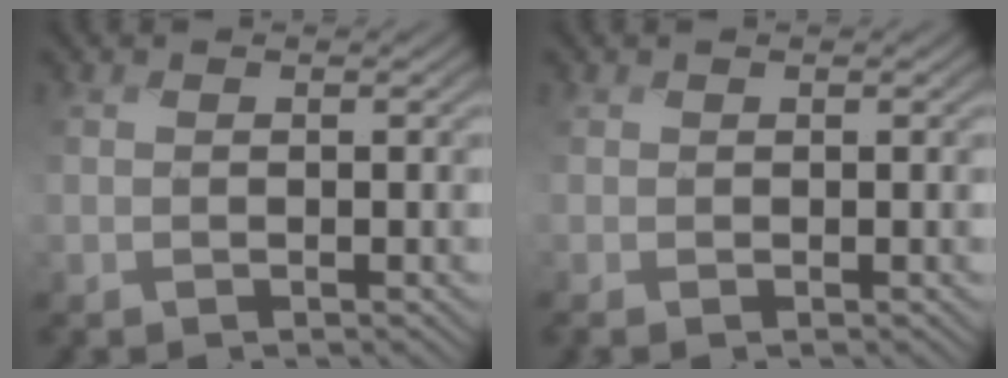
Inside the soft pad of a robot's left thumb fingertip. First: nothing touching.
{"total": 0.5, "force": [-0.1, 0.4, 0.4], "torque": [-0.013, -0.001, -0.003]}